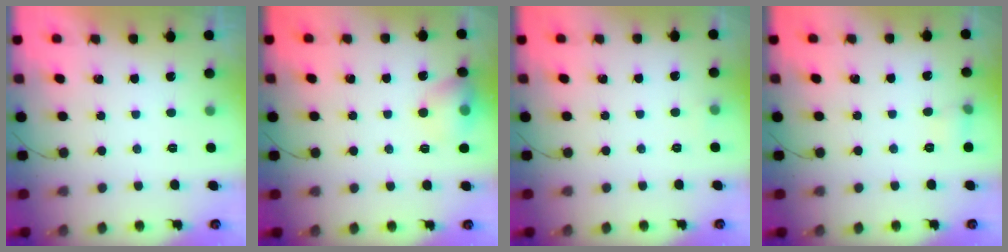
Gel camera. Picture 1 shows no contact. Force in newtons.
{"total": 9.1, "press": 9.0, "slide": 1.4}
{"total": 3.0, "press": 2.8, "slide": 1.3}
{"total": 5.4, "press": 5.1, "slide": 1.8}